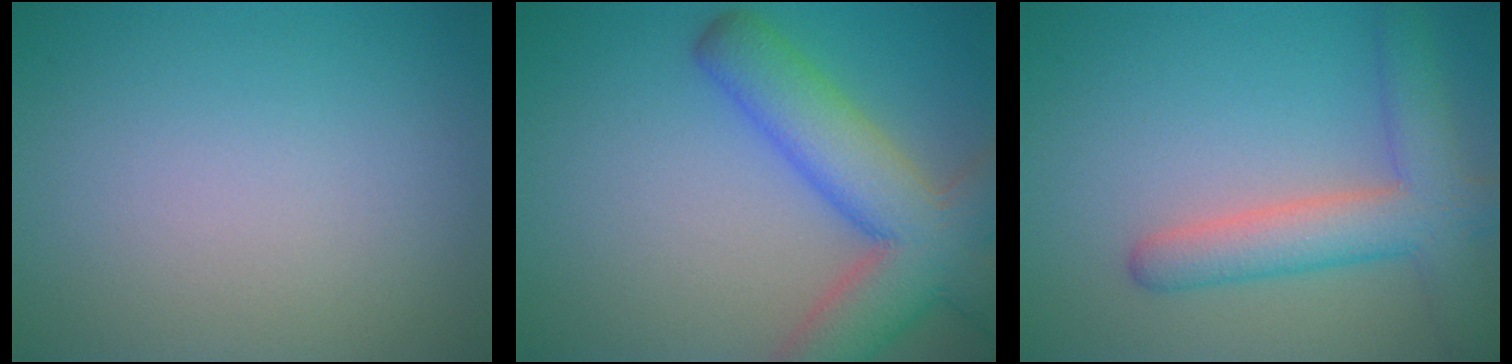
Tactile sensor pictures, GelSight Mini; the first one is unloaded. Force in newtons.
{"total": 8.7, "press": 8.6, "slide": 0.5}
{"total": 5.4, "press": 5.4, "slide": 0.3}